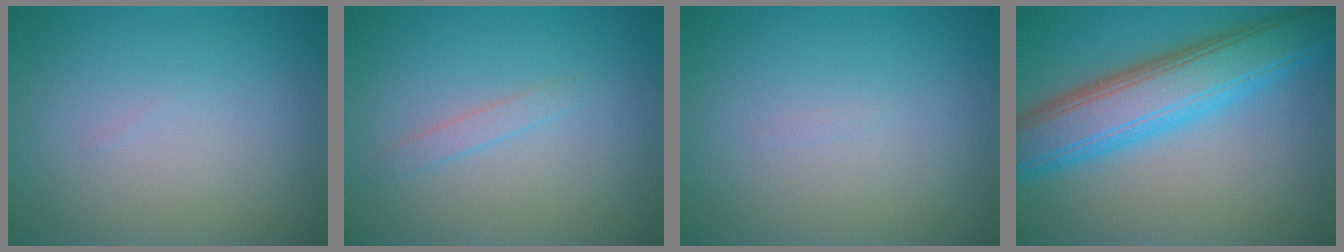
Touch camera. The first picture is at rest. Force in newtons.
{"total": 1.0, "press": 1.0, "slide": 0.1}
{"total": 0.0}
{"total": 8.1, "press": 8.1, "slide": 0.1}